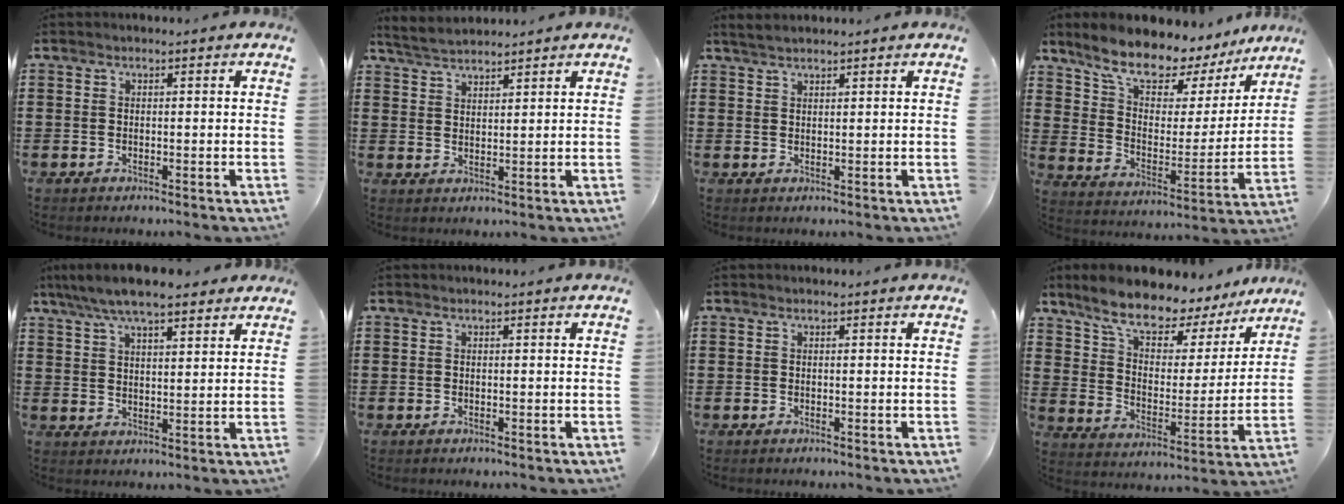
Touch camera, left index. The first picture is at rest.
{"total": 3.3, "force": [3.2, 0.4, 0.6], "torque": [-0.023, -0.006, 0.059]}
{"total": 1.7, "force": [1.6, 0.2, 0.6], "torque": [-0.016, 0.003, 0.031]}
{"total": 9.4, "force": [8.2, 3.2, 3.3], "torque": [-0.095, -0.058, 0.142]}
{"total": 7.3, "force": [6.2, 1.6, 3.5], "torque": [-0.085, -0.008, 0.113]}
{"total": 0.0}
{"total": 0.0}
{"total": 9.0, "force": [7.5, 3.0, 3.8], "torque": [-0.095, -0.049, 0.127]}